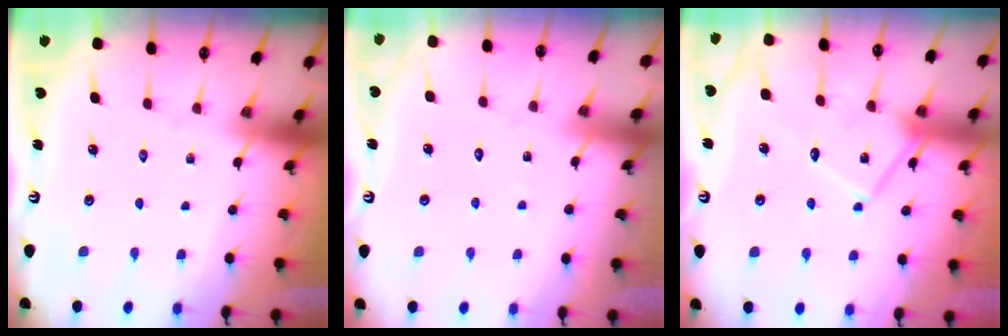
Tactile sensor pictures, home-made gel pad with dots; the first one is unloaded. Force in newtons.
{"total": 4.2, "press": 4.2, "slide": 0.3}
{"total": 11.4, "press": 11.4, "slide": 0.6}